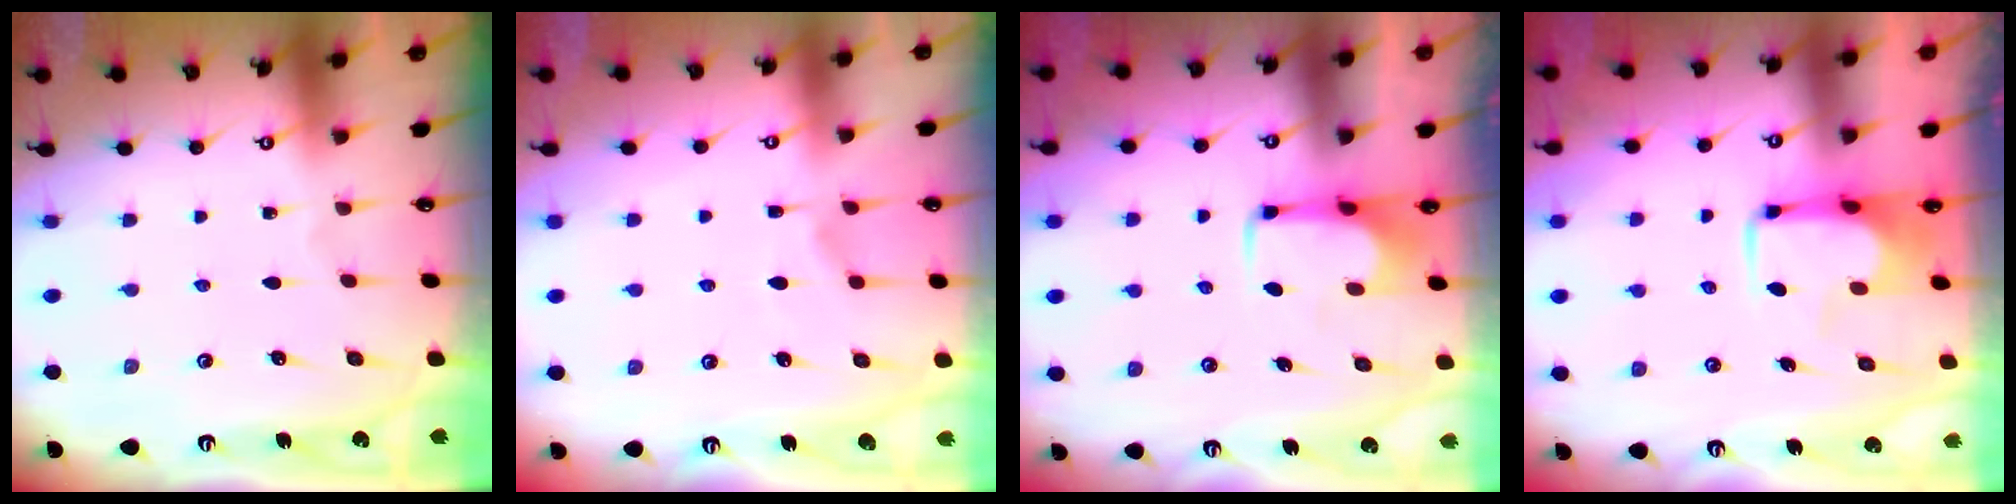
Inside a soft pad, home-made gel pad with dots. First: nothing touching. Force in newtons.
{"total": 1.6, "press": 0.8, "slide": 1.4}
{"total": 2.2, "press": 2.1, "slide": 0.4}
{"total": 2.2, "press": 2.1, "slide": 0.8}